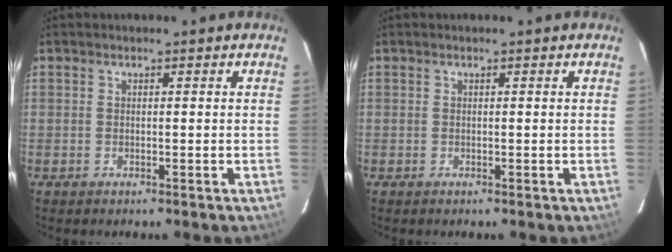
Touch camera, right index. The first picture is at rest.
{"total": 0.0}